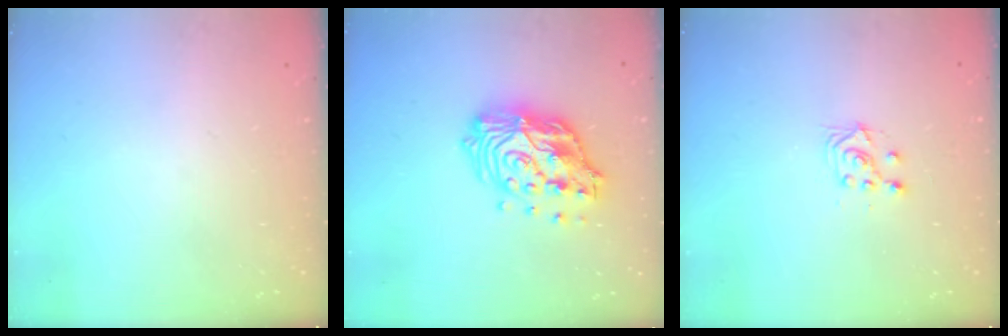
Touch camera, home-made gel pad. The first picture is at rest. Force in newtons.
{"total": 17.1, "press": 17.0, "slide": 1.5}
{"total": 5.0, "press": 5.0, "slide": 0.8}